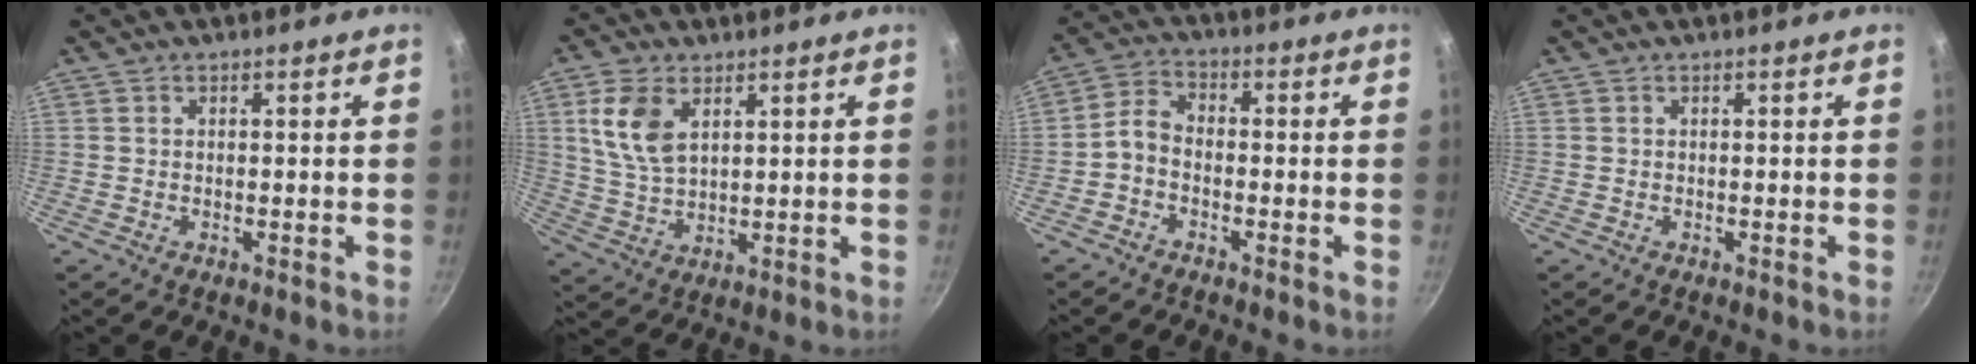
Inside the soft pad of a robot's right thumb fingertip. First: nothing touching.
{"total": 9.1, "force": [3.6, 5.3, 6.4], "torque": [-0.121, -0.019, 0.076]}
{"total": 4.1, "force": [-1.6, 2.8, 2.6], "torque": [-0.054, 0.033, -0.043]}
{"total": 0.0}